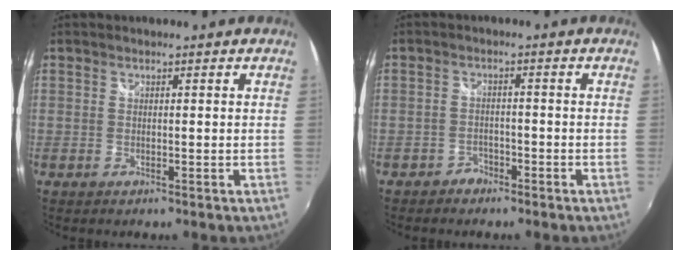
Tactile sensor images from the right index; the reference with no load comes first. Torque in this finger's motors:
{"motor_torque": [0.09, -0.05, 0.01, -0.01]}